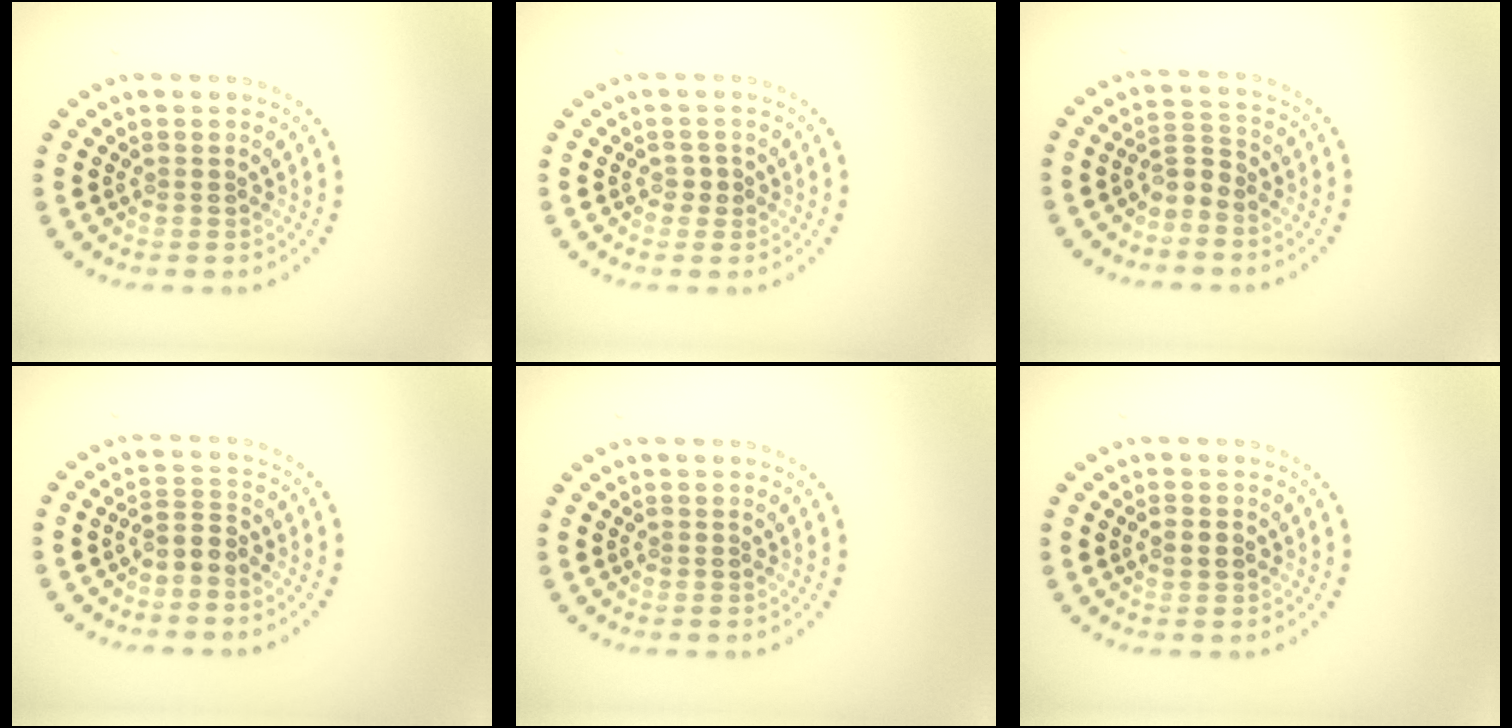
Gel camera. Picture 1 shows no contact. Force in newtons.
{"total": 0.8, "press": 0.8, "slide": 0.2}
{"total": 2.0, "press": 1.4, "slide": 1.4}
{"total": 2.1, "press": 1.5, "slide": 1.5}
{"total": 0.0}
{"total": 1.1, "press": 1.1, "slide": 0.1}